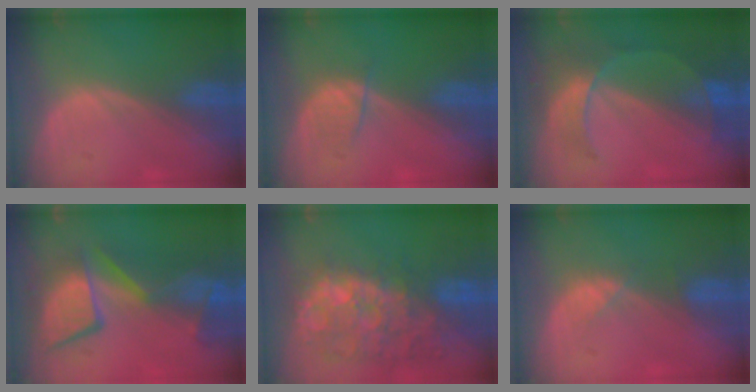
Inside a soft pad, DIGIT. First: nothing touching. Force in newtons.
{"total": 2.1, "press": 2.1, "slide": 0.3}
{"total": 7.9, "press": 6.9, "slide": 3.9}
{"total": 10.8, "press": 10.2, "slide": 3.5}
{"total": 12.5, "press": 11.3, "slide": 5.4}
{"total": 2.3, "press": 2.2, "slide": 0.7}